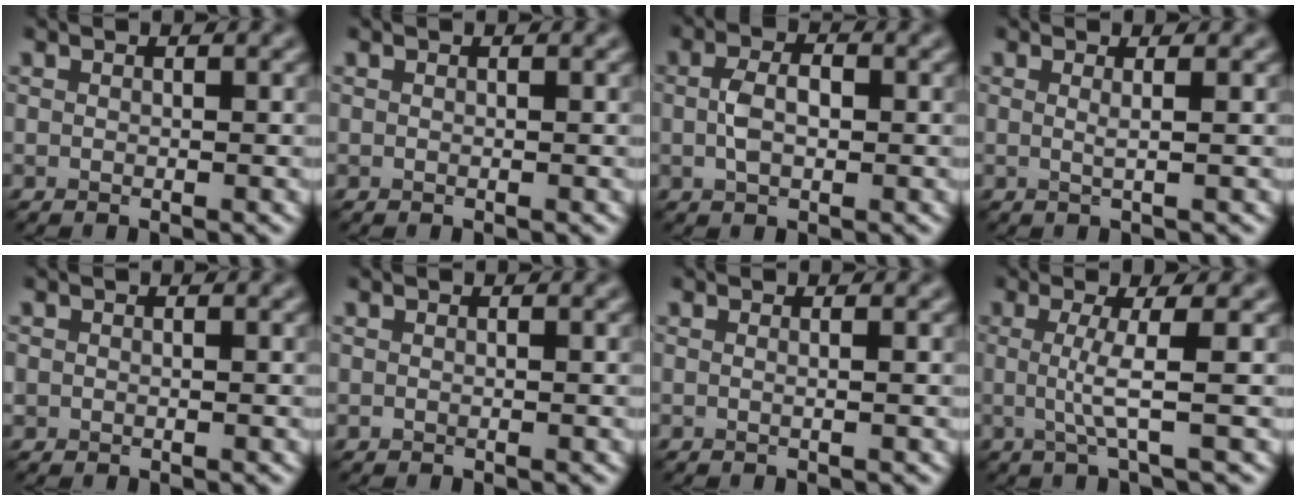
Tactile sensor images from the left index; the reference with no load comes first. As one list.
[{"total": 0.0}, {"total": 2.7, "force": [0.0, 1.5, 2.3], "torque": [-0.048, 0.002, -0.001]}, {"total": 1.2, "force": [0.3, 0.3, 1.1], "torque": [-0.014, -0.002, -0.005]}, {"total": 0.7, "force": [-0.1, 0.6, 0.1], "torque": [0.002, -0.003, -0.003]}, {"total": 0.0}, {"total": 0.9, "force": [0.1, 0.4, 0.8], "torque": [-0.008, -0.002, -0.008]}, {"total": 3.3, "force": [0.0, 0.6, 3.3], "torque": [-0.064, -0.004, -0.005]}]